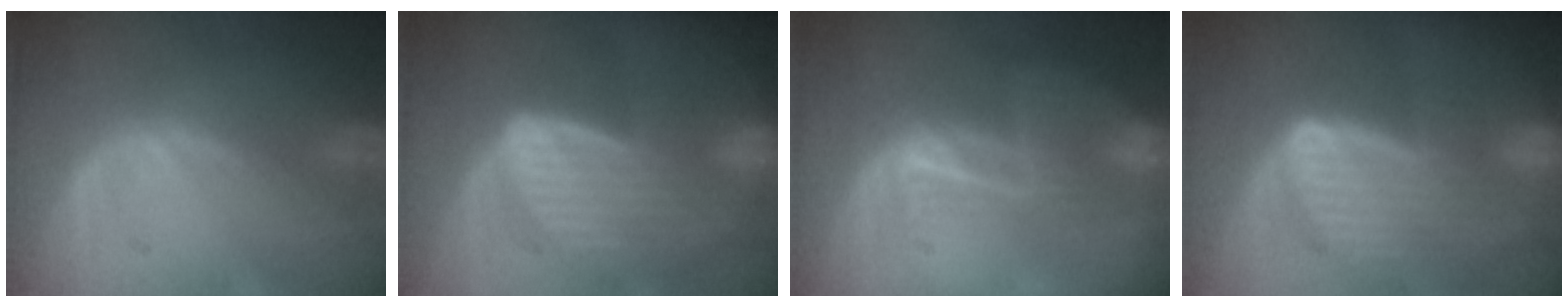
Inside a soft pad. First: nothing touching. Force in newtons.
{"total": 8.2, "press": 7.5, "slide": 3.4}
{"total": 6.6, "press": 5.5, "slide": 3.5}
{"total": 9.1, "press": 8.0, "slide": 4.3}